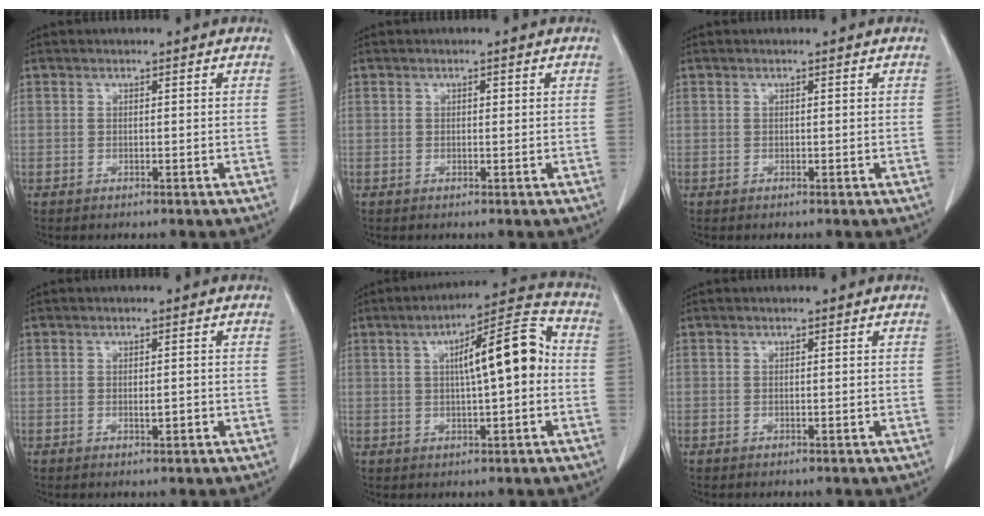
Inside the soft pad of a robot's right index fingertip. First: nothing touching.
{"total": 0.5, "force": [0.1, 0.3, 0.4], "torque": [-0.006, 0.001, 0.002]}
{"total": 0.0}
{"total": 1.3, "force": [-0.4, 0.4, 1.2], "torque": [-0.022, 0.000, -0.006]}
{"total": 11.1, "force": [0.8, 2.2, 10.9], "torque": [-0.164, 0.032, 0.010]}
{"total": 0.0}